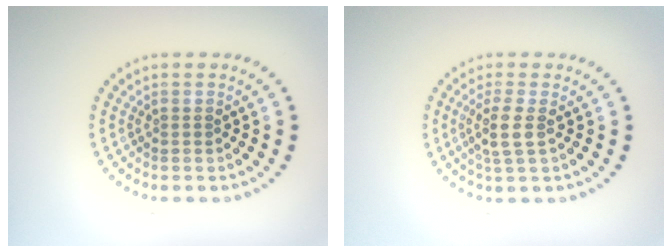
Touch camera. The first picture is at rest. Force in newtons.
{"total": 2.4, "press": 2.0, "slide": 1.2}